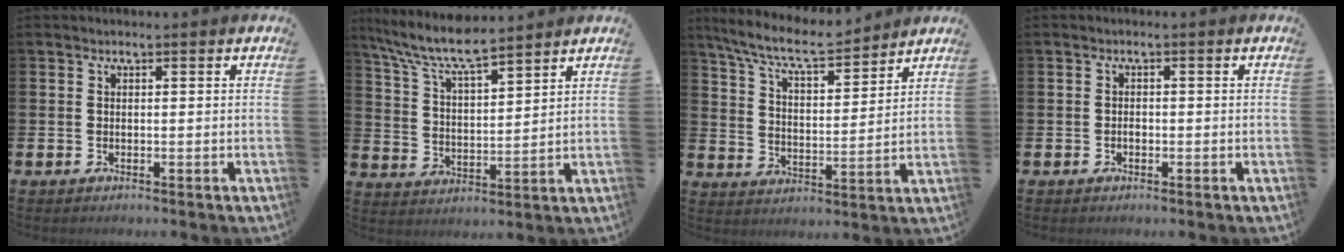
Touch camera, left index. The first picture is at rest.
{"total": 8.4, "force": [7.5, 1.2, 3.4], "torque": [-0.099, -0.036, 0.135]}
{"total": 8.7, "force": [8.0, 1.5, 3.2], "torque": [-0.096, -0.041, 0.144]}
{"total": 0.8, "force": [-0.3, 0.5, 0.6], "torque": [-0.009, -0.001, -0.008]}